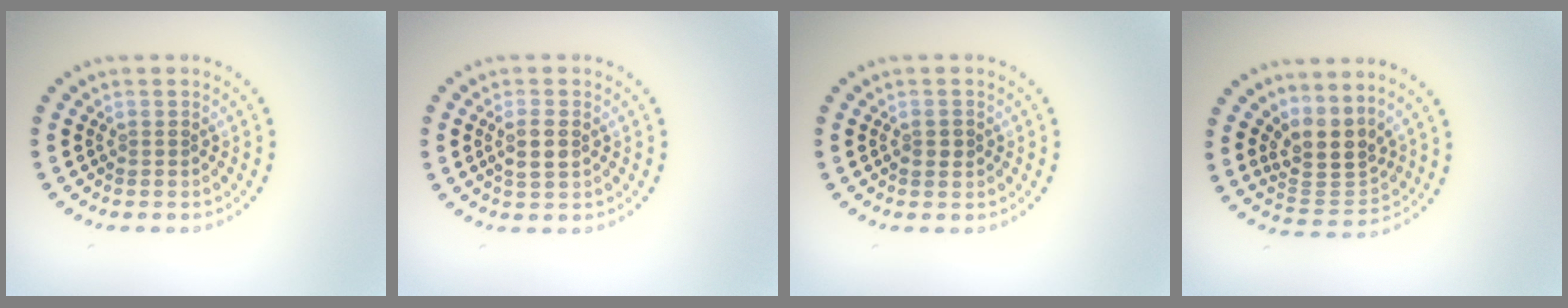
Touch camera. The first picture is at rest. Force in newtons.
{"total": 2.0, "press": 2.0, "slide": 0.6}
{"total": 1.2, "press": 1.2, "slide": 0.1}
{"total": 3.9, "press": 3.2, "slide": 2.3}